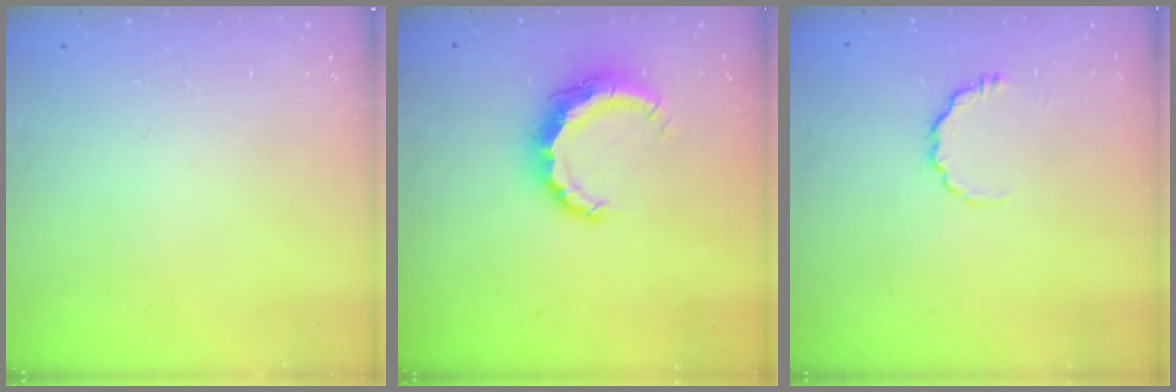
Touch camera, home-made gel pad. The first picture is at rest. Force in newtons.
{"total": 8.3, "press": 8.3, "slide": 0.2}
{"total": 5.5, "press": 5.3, "slide": 1.5}